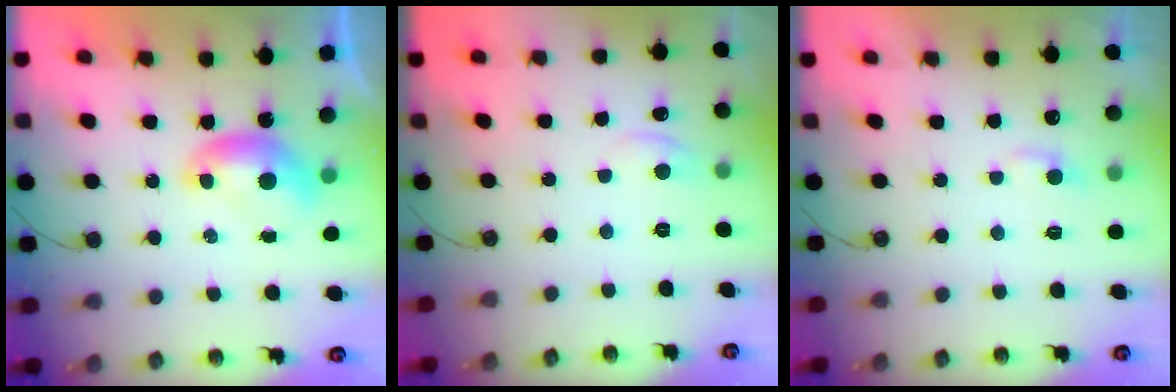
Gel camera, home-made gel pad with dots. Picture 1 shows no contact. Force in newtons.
{"total": 0.6, "press": 0.3, "slide": 0.5}
{"total": 1.8, "press": 1.7, "slide": 0.5}